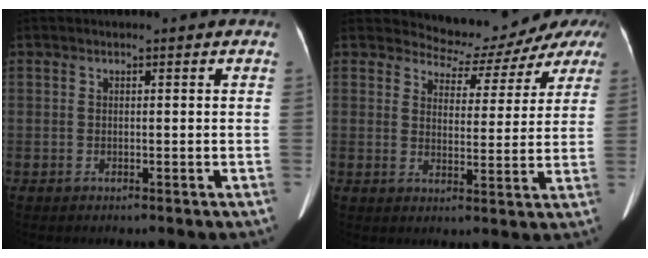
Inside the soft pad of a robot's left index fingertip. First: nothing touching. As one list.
[{"total": 8.1, "force": [7.7, 2.5, 0.2], "torque": [0.000, -0.002, 0.094]}]